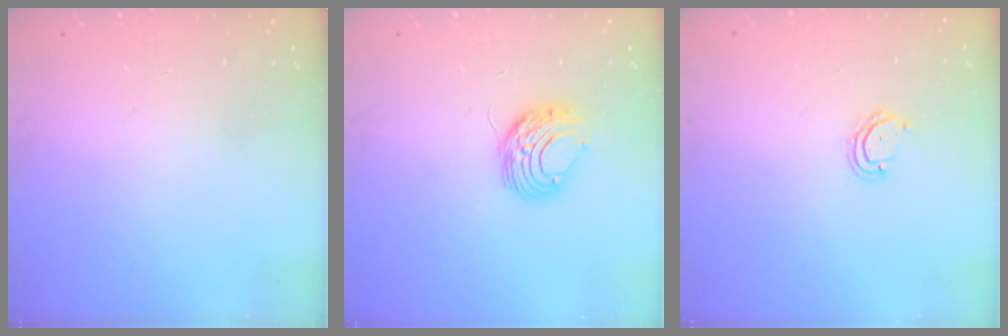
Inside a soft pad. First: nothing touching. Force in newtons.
{"total": 9.2, "press": 9.1, "slide": 0.8}
{"total": 3.9, "press": 3.9, "slide": 0.4}